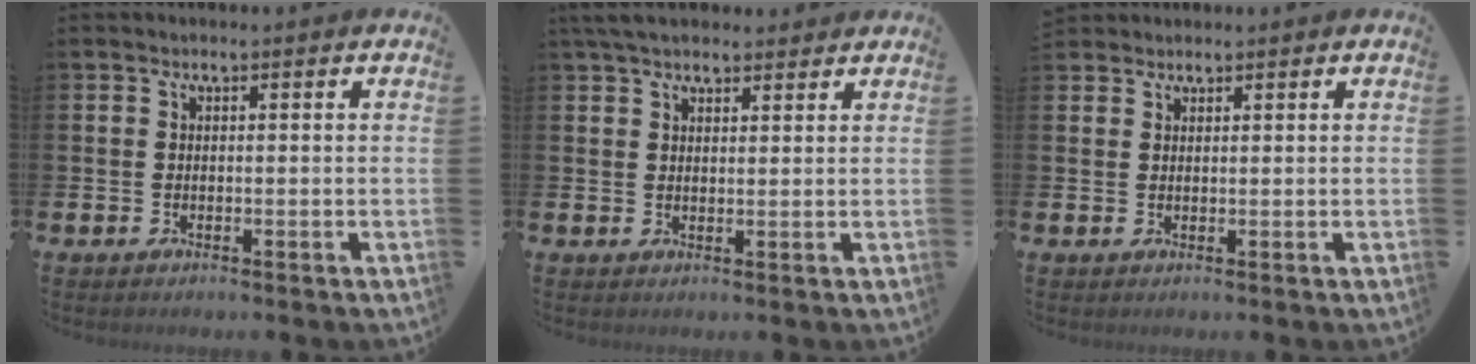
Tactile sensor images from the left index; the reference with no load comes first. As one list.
[{"total": 4.5, "force": [3.9, 1.6, 1.6], "torque": [-0.040, -0.006, 0.073]}, {"total": 1.5, "force": [1.4, 0.5, -0.1], "torque": [0.007, 0.000, 0.027]}]